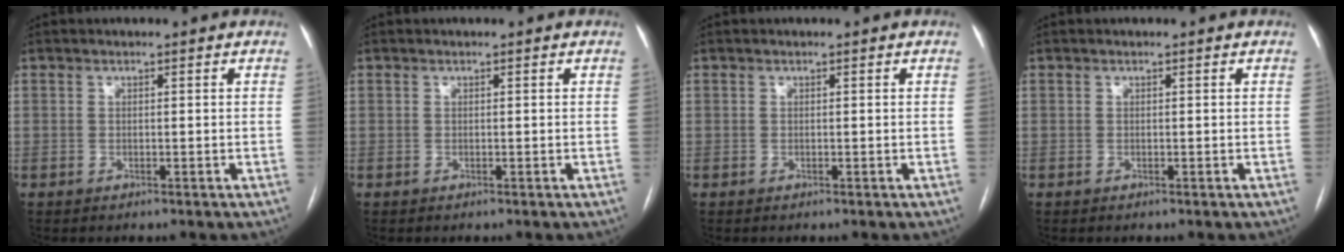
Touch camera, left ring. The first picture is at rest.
{"total": 0.0}
{"total": 0.0}
{"total": 0.0}